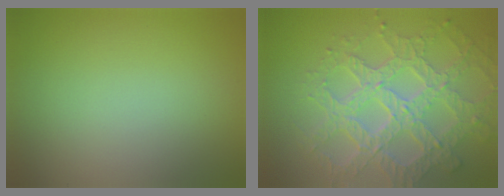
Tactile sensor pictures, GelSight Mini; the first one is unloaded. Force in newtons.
{"total": 7.8, "press": 6.1, "slide": 4.9}